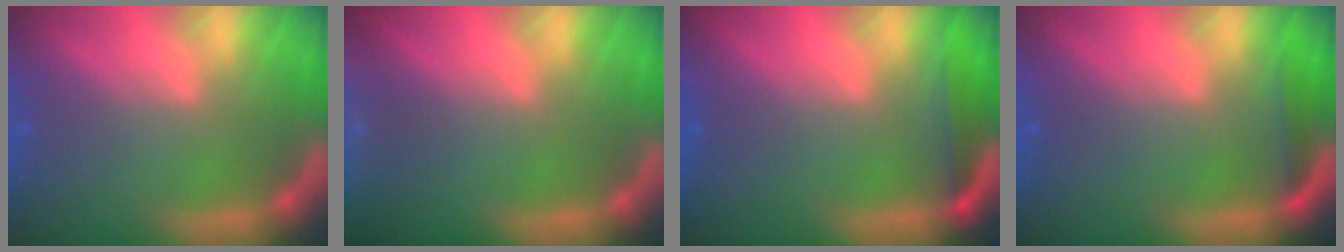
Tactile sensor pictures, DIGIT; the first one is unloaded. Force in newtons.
{"total": 6.5}
{"total": 3.0}
{"total": 1.9}